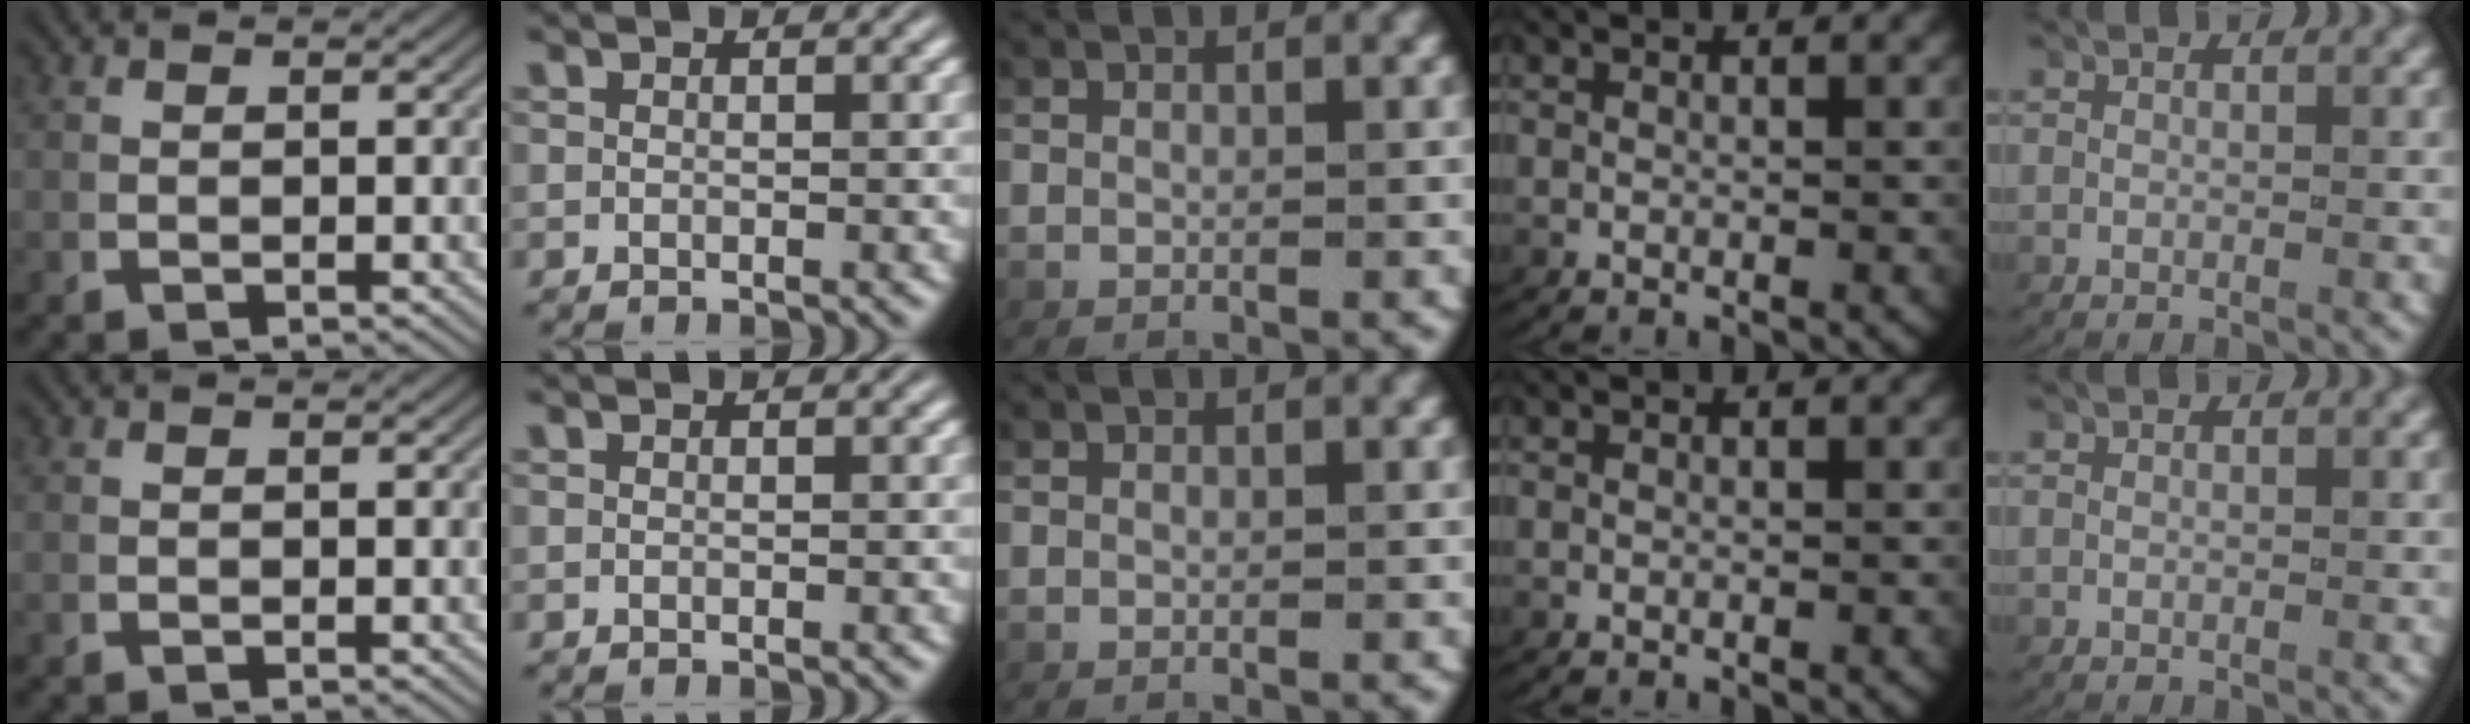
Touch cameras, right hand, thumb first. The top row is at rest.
{}